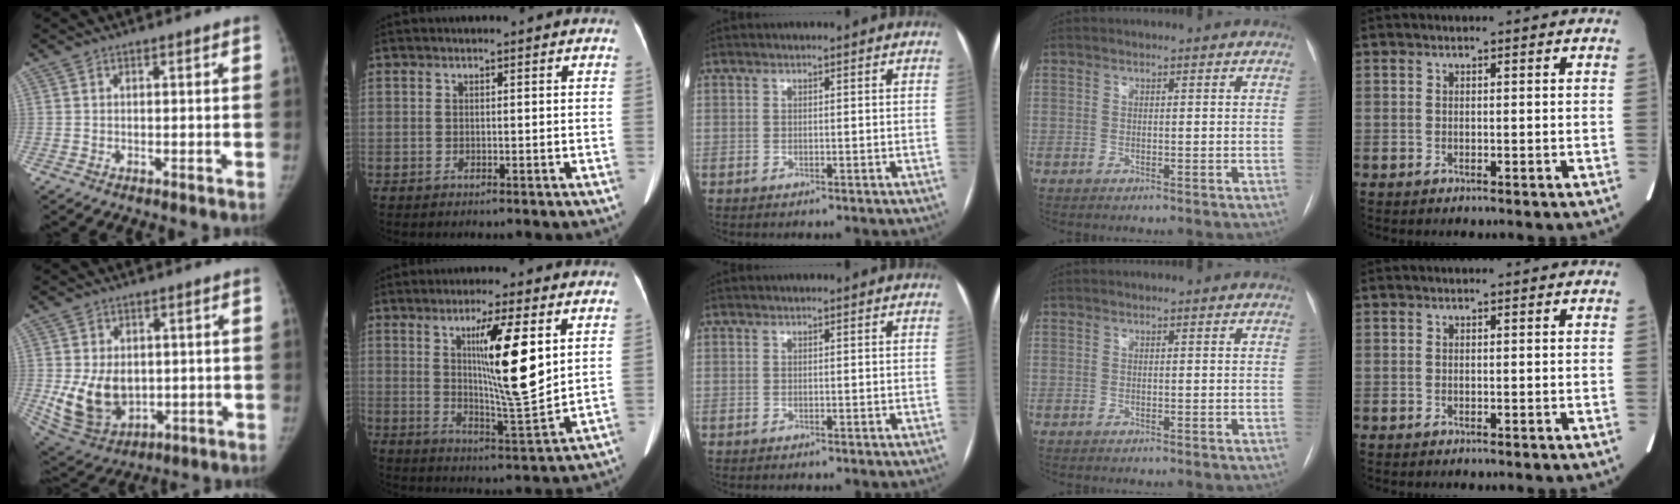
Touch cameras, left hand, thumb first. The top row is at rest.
{"thumb": {"total": 12.1, "force": [-0.4, 8.8, 8.3], "torque": [-0.127, -0.013, 0.018]}, "index": {"total": 11.7, "force": [3.6, 0.6, 11.1], "torque": [-0.187, -0.019, 0.062]}}